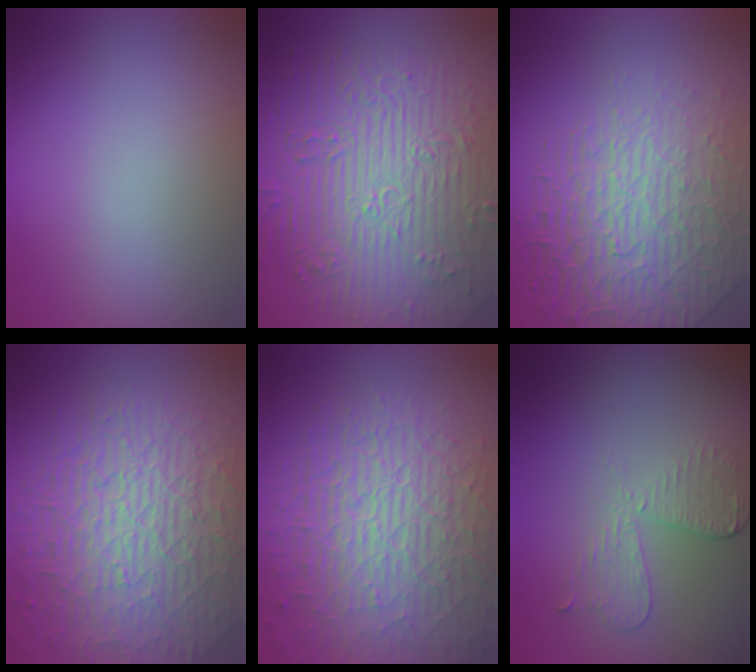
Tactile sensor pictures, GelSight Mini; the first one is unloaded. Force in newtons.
{"total": 11.7, "press": 7.7, "slide": 8.8}
{"total": 8.7, "press": 5.9, "slide": 6.4}
{"total": 10.0, "press": 6.6, "slide": 7.5}
{"total": 10.5, "press": 6.7, "slide": 8.1}
{"total": 3.0, "press": 2.6, "slide": 1.5}